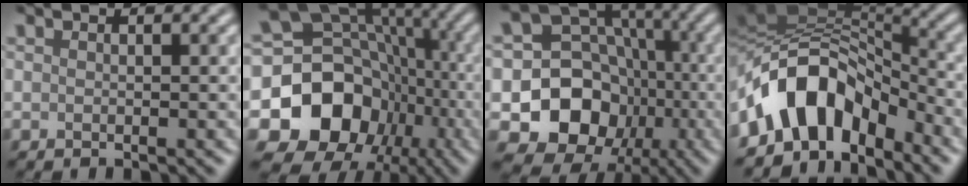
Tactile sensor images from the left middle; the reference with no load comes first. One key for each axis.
{"total": 16.1, "fx": -4.1, "fy": 13.3, "fz": 8.0, "tx": -0.157, "ty": -0.010, "tz": -0.073}
{"total": 11.2, "fx": -2.7, "fy": 9.7, "fz": 4.8, "tx": -0.083, "ty": -0.003, "tz": -0.063}
{"total": 9.8, "fx": -4.2, "fy": 6.0, "fz": 6.5, "tx": -0.100, "ty": 0.019, "tz": -0.080}